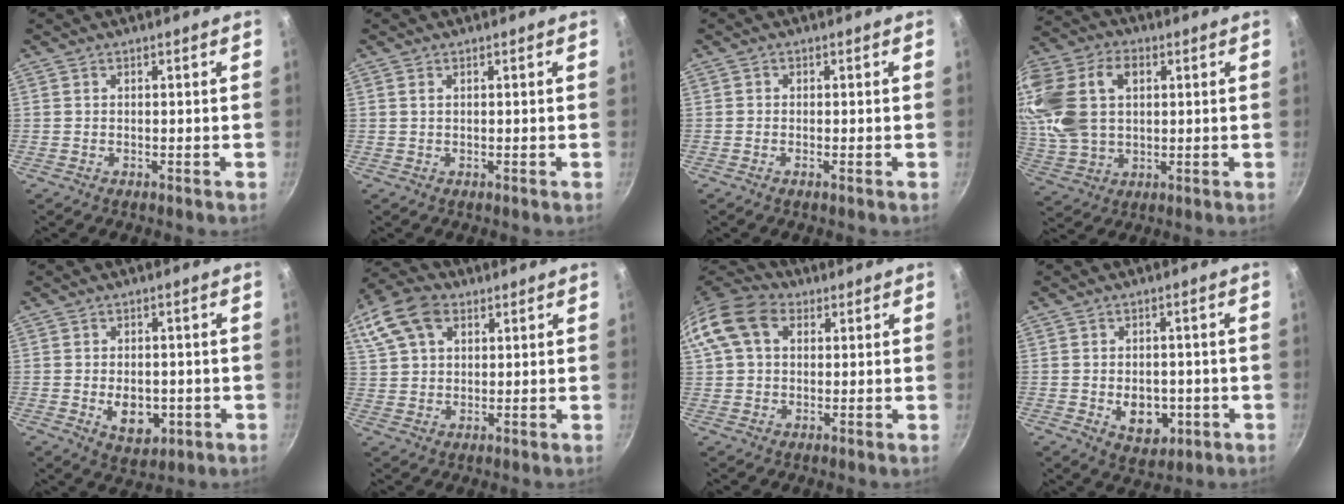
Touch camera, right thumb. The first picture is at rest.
{"total": 0.7, "force": [0.3, 0.4, 0.5], "torque": [-0.010, 0.000, 0.005]}
{"total": 0.6, "force": [-0.3, 0.3, 0.5], "torque": [-0.013, 0.002, -0.011]}
{"total": 18.9, "force": [4.2, 12.7, 13.3], "torque": [-0.266, 0.011, 0.080]}
{"total": 7.2, "force": [-1.5, 4.9, 5.1], "torque": [-0.052, -0.002, -0.010]}
{"total": 13.0, "force": [5.8, 8.8, 7.7], "torque": [-0.159, 0.014, 0.102]}
{"total": 13.1, "force": [3.9, 9.5, 8.1], "torque": [-0.149, 0.024, 0.054]}
{"total": 7.7, "force": [-1.8, 5.6, 5.1], "torque": [-0.048, 0.001, -0.014]}